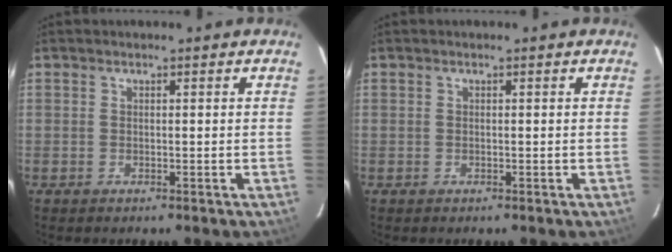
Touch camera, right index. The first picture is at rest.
{"total": 0.0}